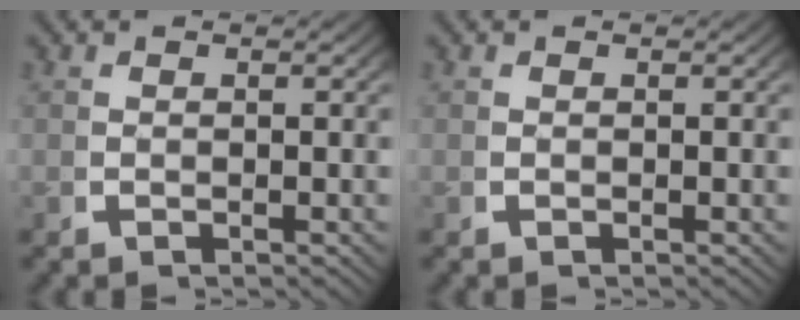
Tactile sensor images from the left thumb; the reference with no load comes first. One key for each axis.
{"total": 0.0}